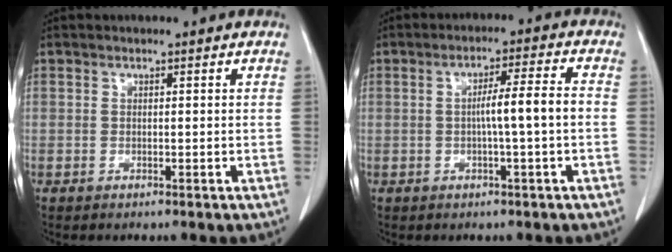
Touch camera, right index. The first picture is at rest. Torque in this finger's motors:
{"motor_torque": [0.75, -0.25, 0.39, 0.06]}